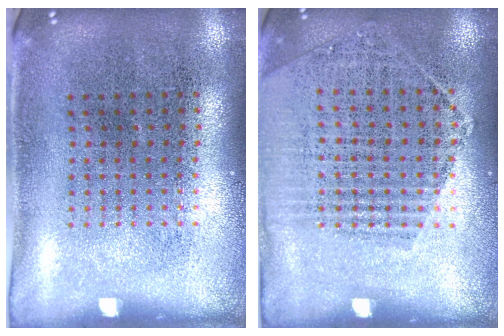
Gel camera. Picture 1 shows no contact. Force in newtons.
{"total": 1.4, "press": 1.4, "slide": 0.4}